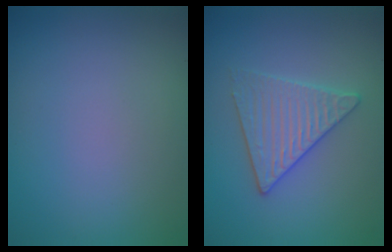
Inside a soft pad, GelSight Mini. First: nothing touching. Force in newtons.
{"total": 3.3, "press": 3.2, "slide": 0.3}